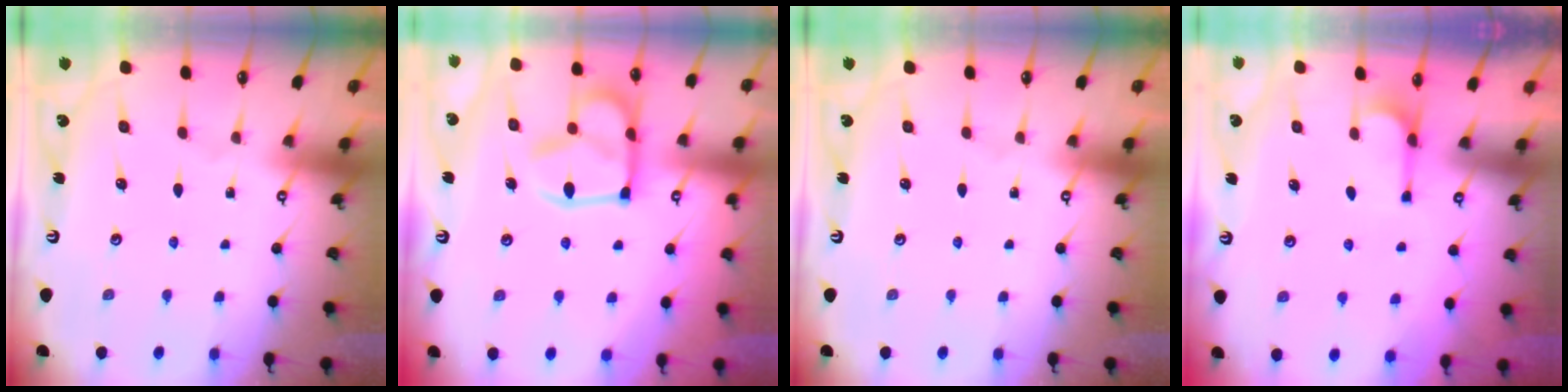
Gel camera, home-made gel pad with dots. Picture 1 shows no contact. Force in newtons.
{"total": 15.6, "press": 15.5, "slide": 1.3}
{"total": 0.0}
{"total": 2.9, "press": 2.7, "slide": 1.1}